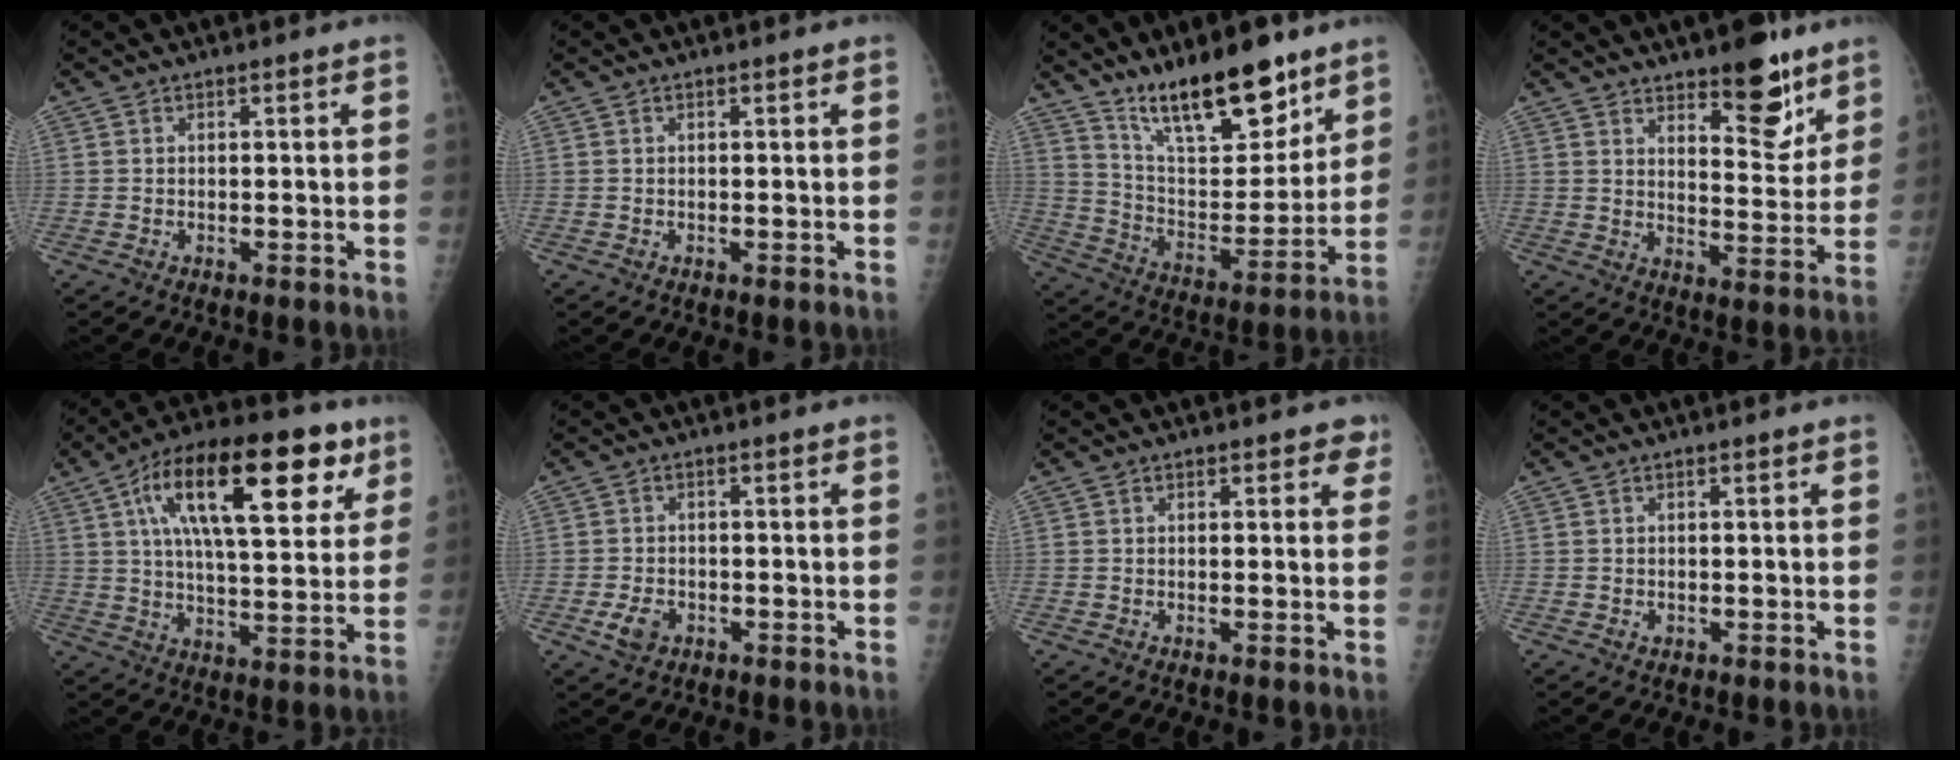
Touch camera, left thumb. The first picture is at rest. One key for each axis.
{"total": 0.0}
{"total": 18.5, "fx": 13.4, "fy": 6.4, "fz": 11.0, "tx": -0.129, "ty": -0.091, "tz": 0.234}
{"total": 11.0, "fx": 7.8, "fy": 3.7, "fz": 6.8, "tx": -0.069, "ty": -0.061, "tz": 0.122}
{"total": 23.6, "fx": 10.0, "fy": 9.6, "fz": 19.1, "tx": -0.279, "ty": 0.001, "tz": 0.155}
{"total": 3.7, "fx": -1.6, "fy": 2.6, "fz": 2.1, "tx": -0.036, "ty": 0.003, "tz": -0.026}
{"total": 2.4, "fx": 1.4, "fy": 1.4, "fz": 1.3, "tx": 0.011, "ty": -0.003, "tz": 0.010}
{"total": 0.5, "fx": -0.2, "fy": 0.4, "fz": 0.2, "tx": 0.003, "ty": 0.001, "tz": -0.001}